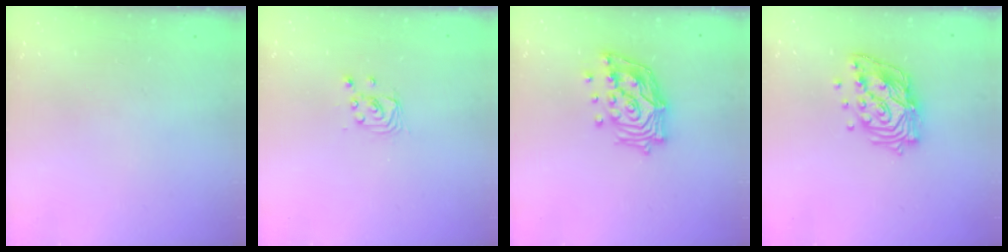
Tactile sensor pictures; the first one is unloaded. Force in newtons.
{"total": 2.9, "press": 2.9, "slide": 0.2}
{"total": 18.2, "press": 18.0, "slide": 2.7}
{"total": 15.9, "press": 15.8, "slide": 1.8}